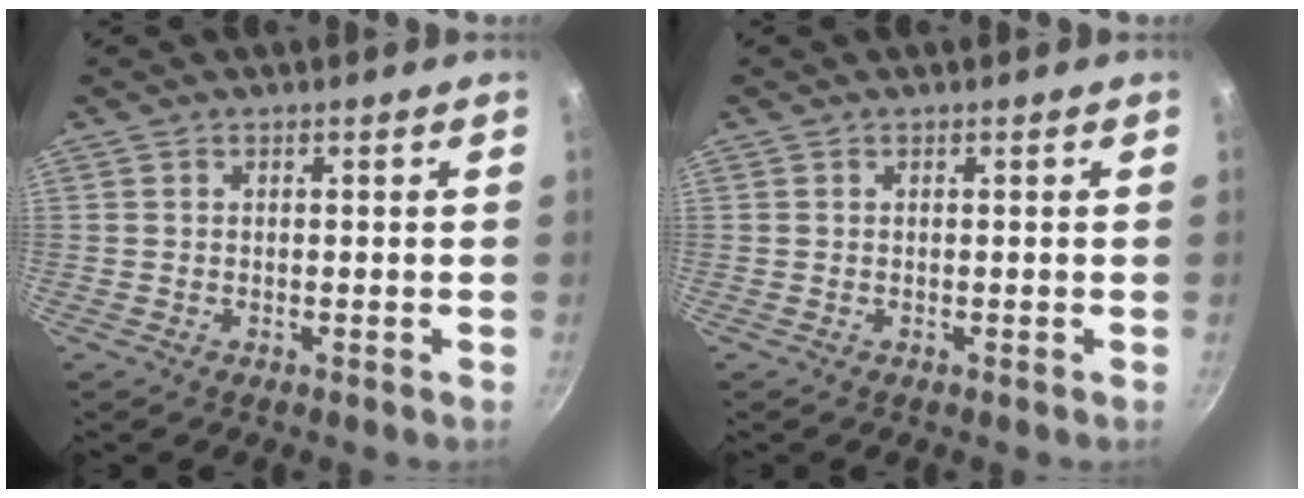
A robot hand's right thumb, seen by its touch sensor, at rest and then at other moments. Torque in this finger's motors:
{"motor_torque": [-0.33, 0.02, 0.00, 0.00, 0.00]}